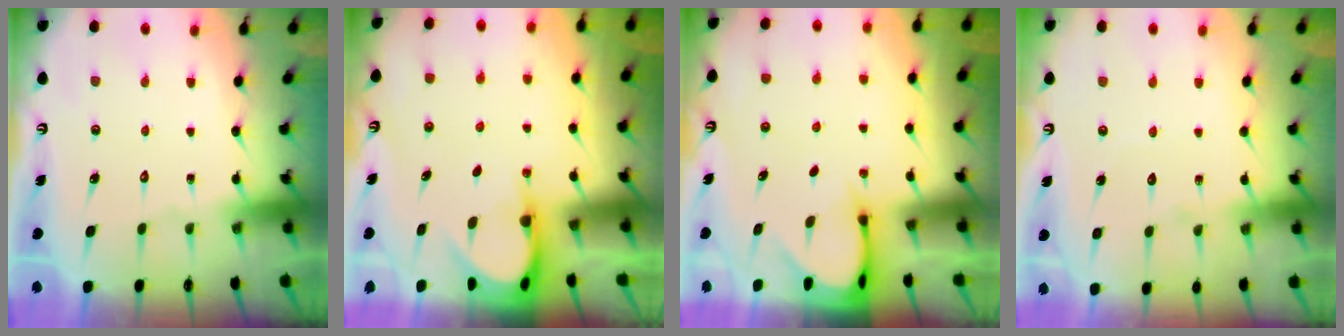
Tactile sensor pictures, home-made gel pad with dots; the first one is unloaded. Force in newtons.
{"total": 3.9, "press": 3.9, "slide": 0.4}
{"total": 2.9, "press": 2.8, "slide": 0.3}
{"total": 2.6, "press": 2.6, "slide": 0.2}